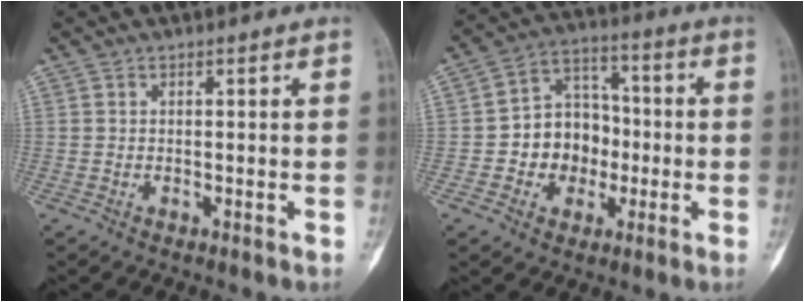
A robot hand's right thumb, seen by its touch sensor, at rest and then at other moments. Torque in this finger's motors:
{"motor_torque": [-0.33, 0.79, -0.01, -0.22, 0.10]}